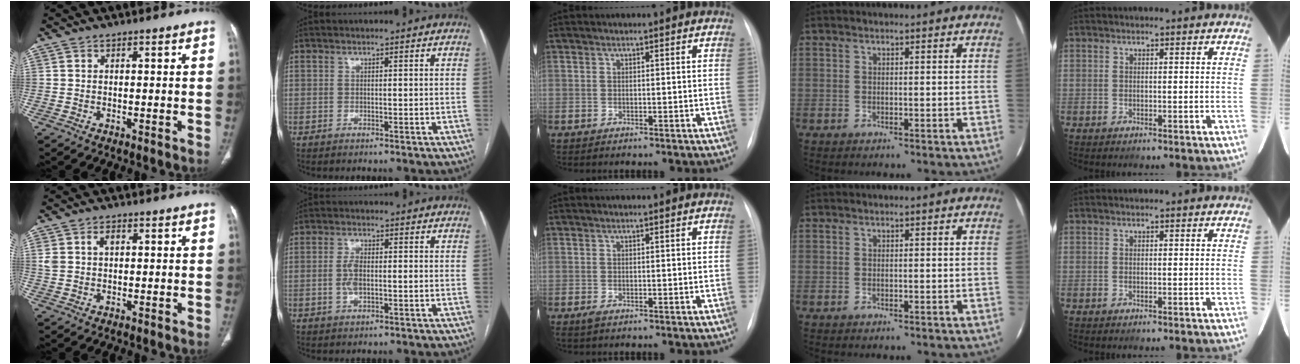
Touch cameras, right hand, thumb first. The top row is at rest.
{"thumb": {"total": 3.3, "force": [1.1, 2.1, 2.3], "torque": [-0.043, 0.007, 0.027]}, "index": {"total": 3.5, "force": [-0.3, 1.5, 3.1], "torque": [-0.073, 0.006, -0.005]}, "middle": {"total": 0.8, "force": [-0.5, 0.2, 0.6], "torque": [-0.012, -0.002, -0.006]}}